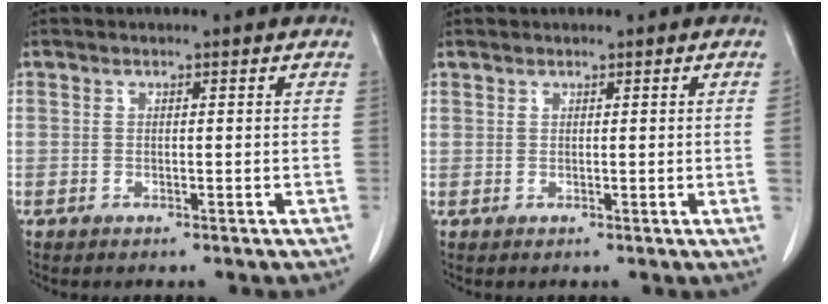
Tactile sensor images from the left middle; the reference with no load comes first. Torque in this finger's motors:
{"motor_torque": [0.67, -0.67, -0.63, -0.21]}